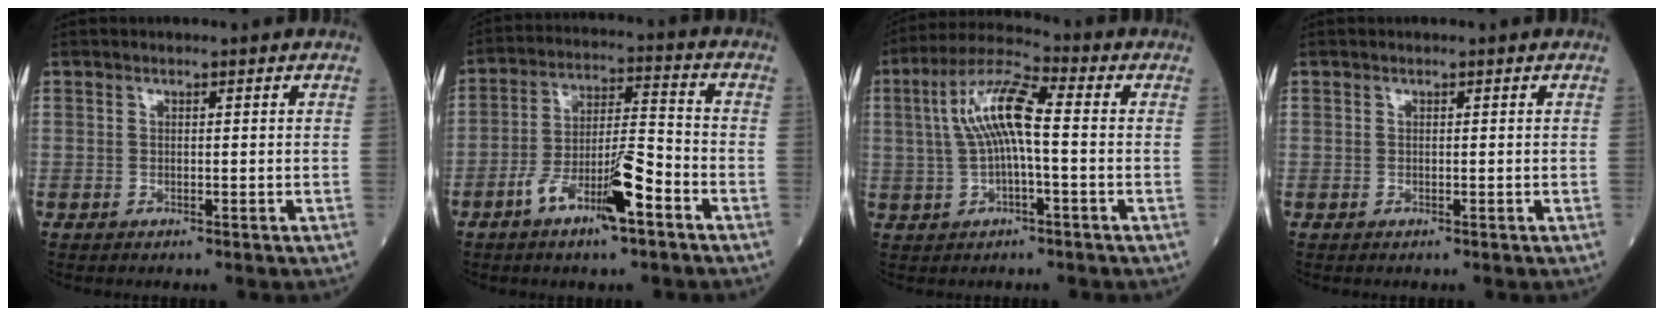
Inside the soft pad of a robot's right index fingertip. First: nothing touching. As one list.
[{"total": 10.5, "force": [-5.5, 1.8, 8.8], "torque": [-0.160, 0.004, -0.097]}, {"total": 9.7, "force": [0.7, 1.7, 9.5], "torque": [-0.192, 0.027, 0.010]}, {"total": 0.0}]